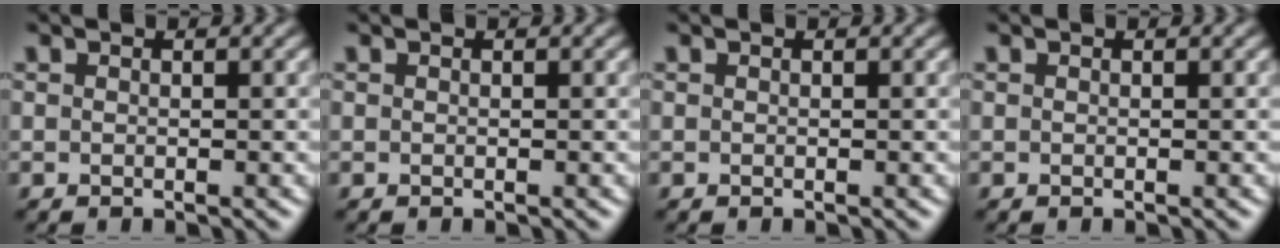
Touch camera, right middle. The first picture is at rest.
{"total": 0.0}
{"total": 0.0}
{"total": 0.0}